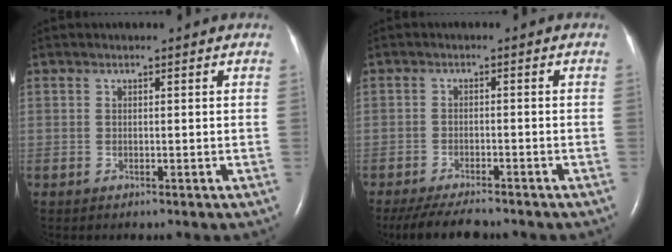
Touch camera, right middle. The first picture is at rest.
{"total": 8.0, "force": [-7.0, 1.4, 3.6], "torque": [-0.056, -0.018, -0.110]}